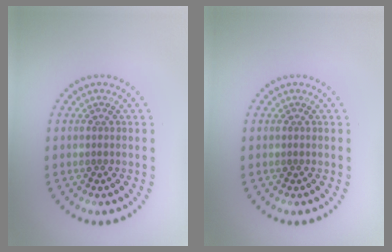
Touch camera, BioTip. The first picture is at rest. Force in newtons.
{"total": 0.0}